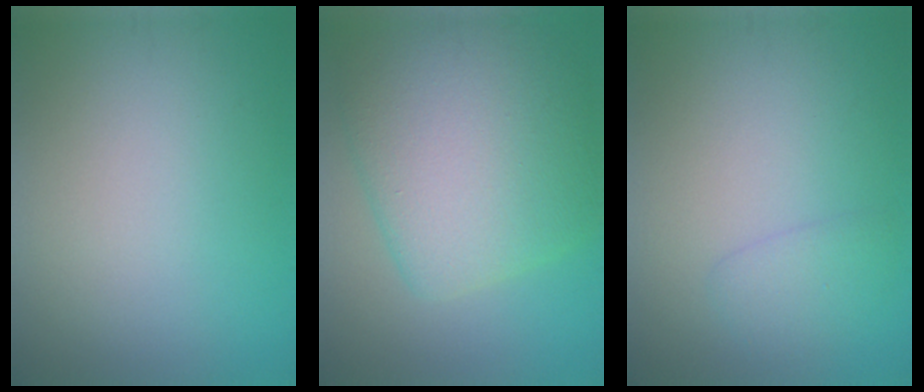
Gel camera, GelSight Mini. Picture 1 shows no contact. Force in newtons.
{"total": 9.8, "press": 9.8, "slide": 0.3}
{"total": 1.8, "press": 1.8, "slide": 0.0}